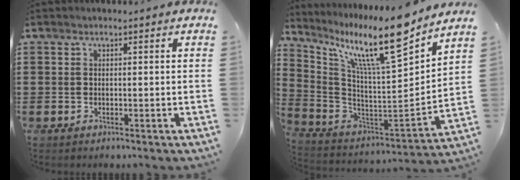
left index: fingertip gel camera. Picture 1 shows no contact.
{"total": 14.8, "force": [10.9, 1.6, 9.9], "torque": [-0.201, -0.077, 0.173]}